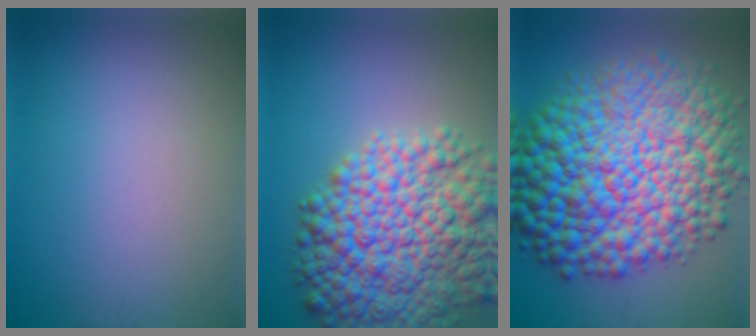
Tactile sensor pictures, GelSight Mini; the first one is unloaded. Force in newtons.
{"total": 12.3, "press": 12.3, "slide": 0.5}
{"total": 17.2, "press": 17.2, "slide": 0.0}